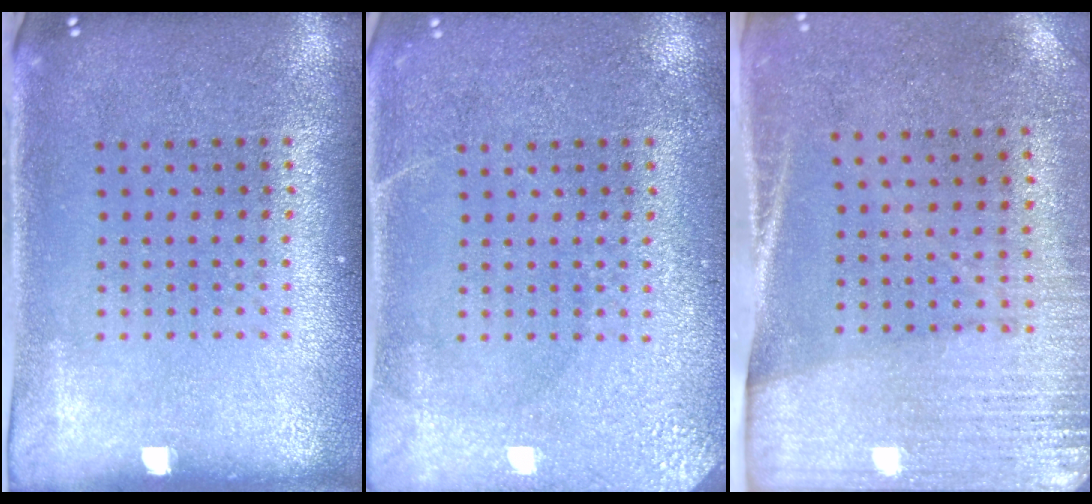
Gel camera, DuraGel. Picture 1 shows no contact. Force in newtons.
{"total": 3.6, "press": 3.6, "slide": 0.4}
{"total": 2.8, "press": 2.5, "slide": 1.3}